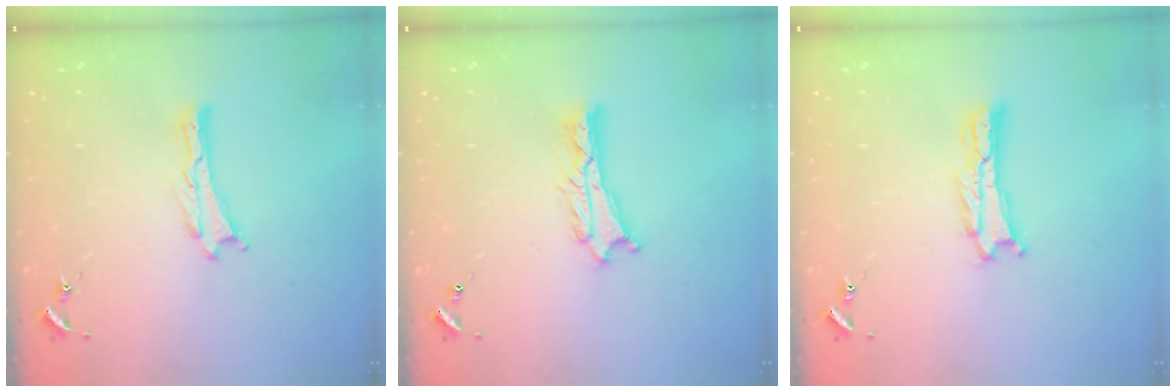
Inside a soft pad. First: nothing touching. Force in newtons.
{"total": 2.4, "press": 2.4, "slide": 0.2}
{"total": 1.6, "press": 1.6, "slide": 0.2}